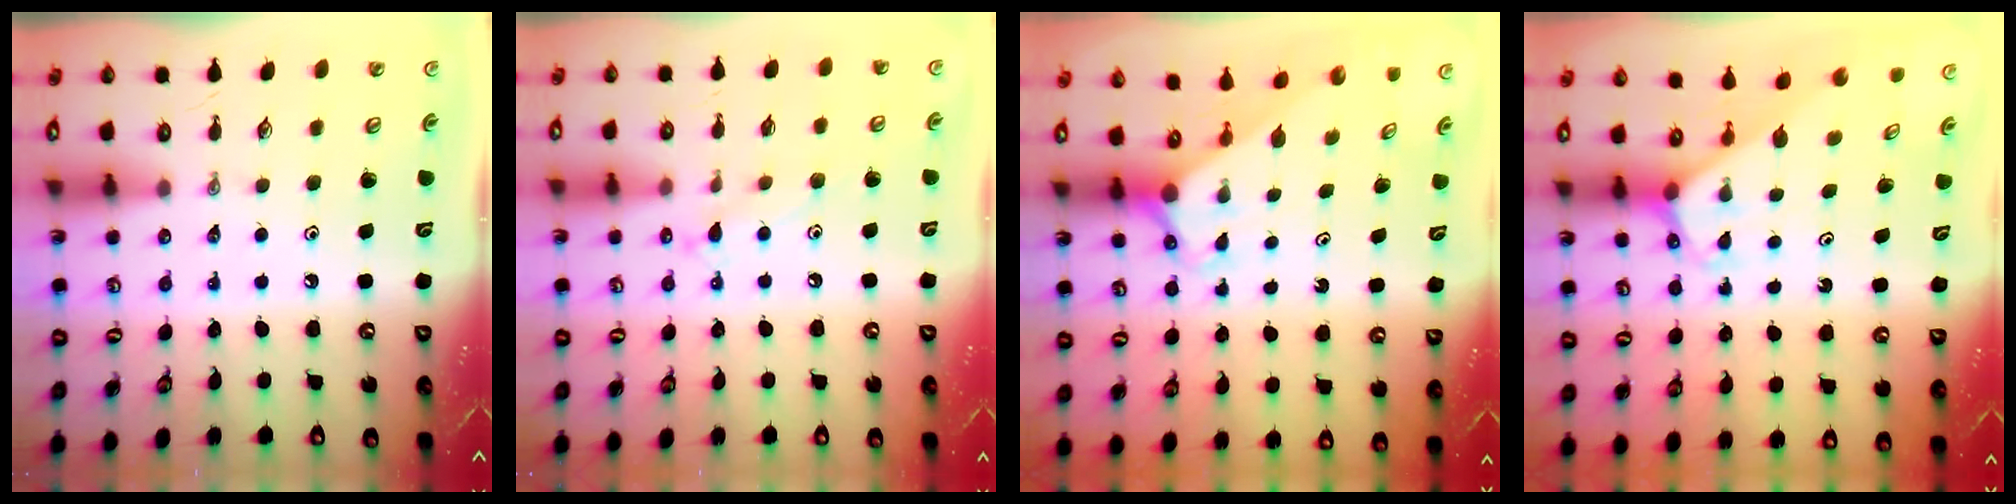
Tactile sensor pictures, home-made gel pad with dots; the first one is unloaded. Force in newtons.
{"total": 8.2, "press": 8.2, "slide": 0.5}
{"total": 2.9, "press": 2.9, "slide": 0.0}
{"total": 2.4, "press": 2.4, "slide": 0.2}